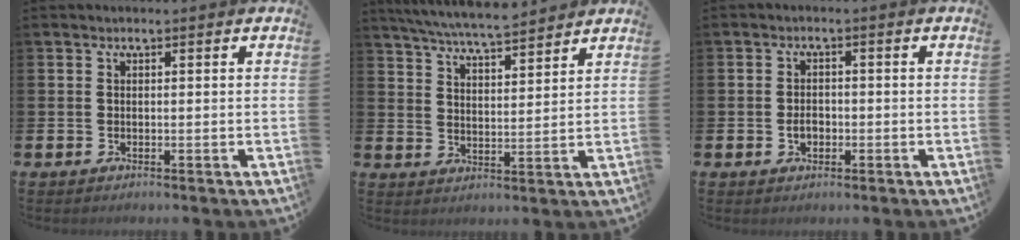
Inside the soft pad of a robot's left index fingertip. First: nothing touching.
{"total": 6.7, "force": [6.5, 0.3, 1.6], "torque": [-0.053, -0.033, 0.117]}
{"total": 2.1, "force": [-0.5, 1.5, 1.3], "torque": [-0.012, -0.001, -0.015]}